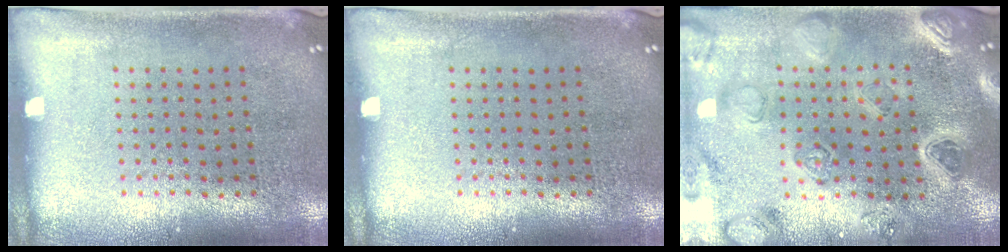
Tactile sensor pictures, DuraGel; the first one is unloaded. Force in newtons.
{"total": 0.0}
{"total": 2.4, "press": 2.4, "slide": 0.2}